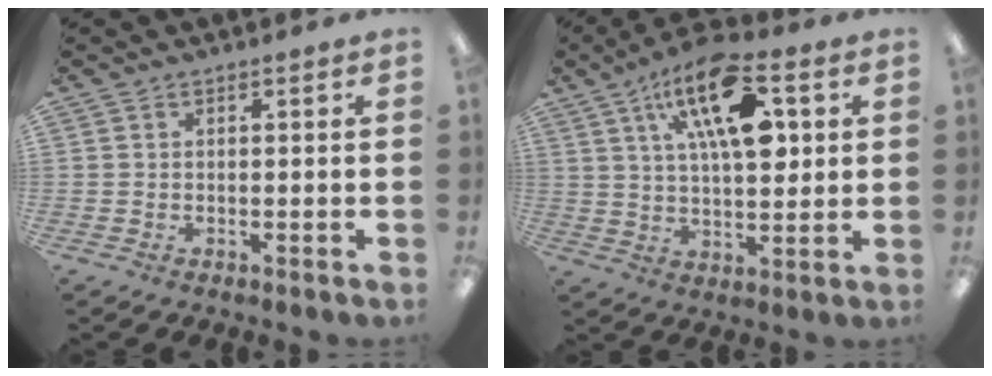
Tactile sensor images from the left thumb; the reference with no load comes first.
{"total": 18.9, "force": [8.0, 8.6, 14.9], "torque": [-0.234, -0.027, 0.129]}